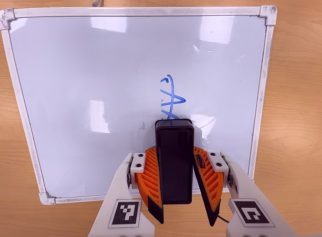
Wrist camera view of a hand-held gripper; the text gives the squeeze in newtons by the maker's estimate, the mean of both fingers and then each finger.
{"total": 8.1, "left": 8.5, "right": 7.8}